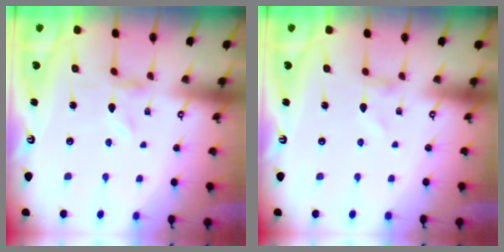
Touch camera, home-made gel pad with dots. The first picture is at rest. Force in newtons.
{"total": 1.0, "press": 1.0, "slide": 0.0}